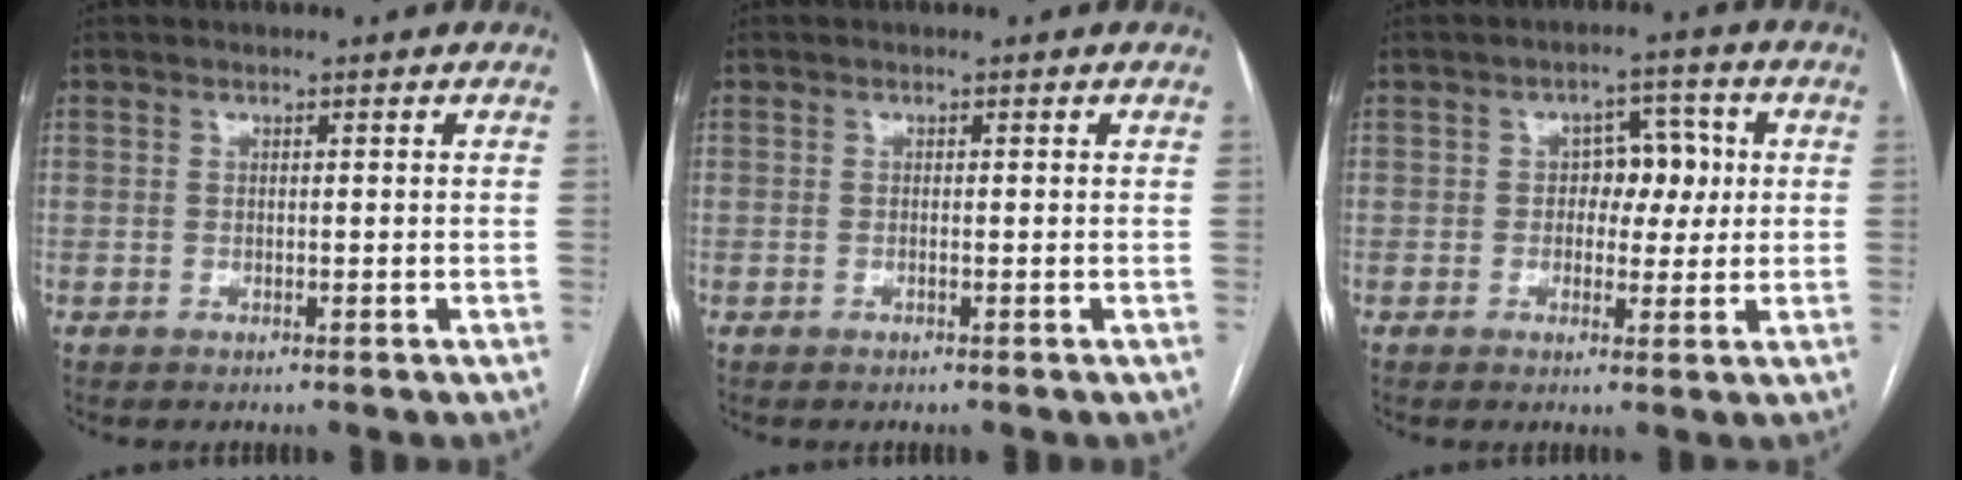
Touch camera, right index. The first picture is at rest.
{"total": 0.0}
{"total": 5.4, "force": [0.4, 3.4, 4.2], "torque": [-0.053, 0.018, 0.007]}